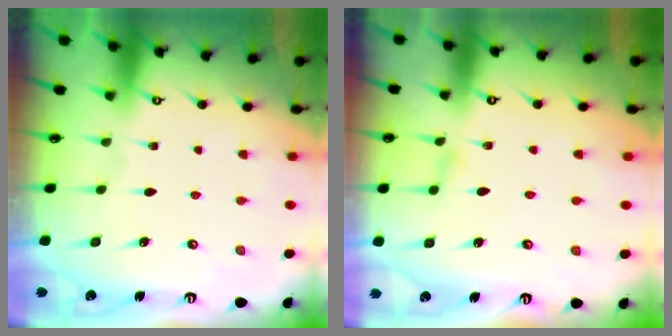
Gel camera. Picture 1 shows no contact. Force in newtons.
{"total": 4.6, "press": 4.5, "slide": 0.5}